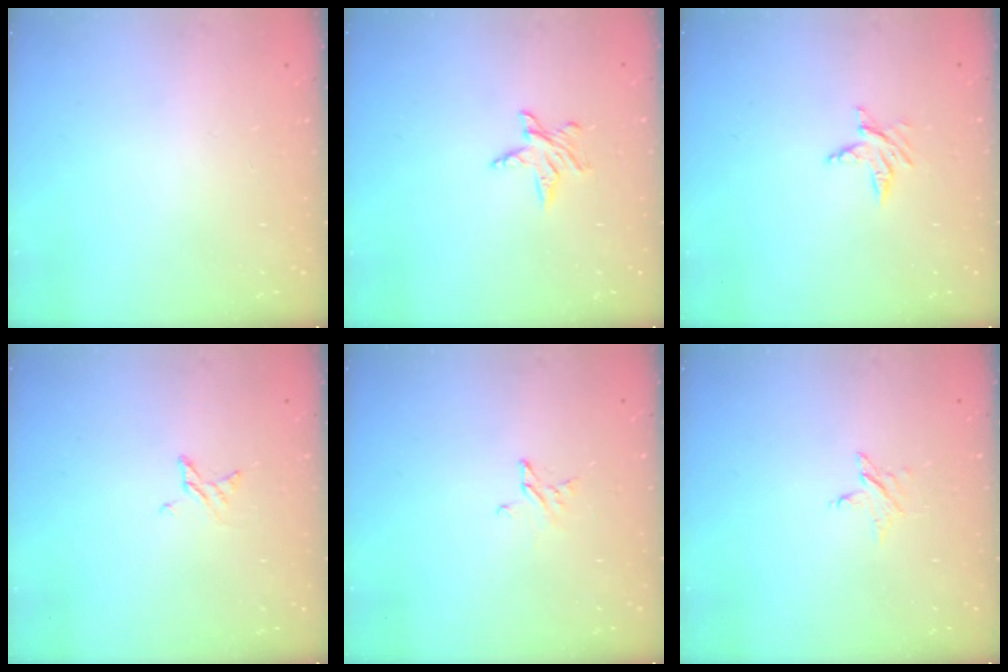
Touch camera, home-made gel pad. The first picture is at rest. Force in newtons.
{"total": 3.9, "press": 3.9, "slide": 0.5}
{"total": 3.5, "press": 3.4, "slide": 0.4}
{"total": 3.0, "press": 3.0, "slide": 0.3}
{"total": 2.3, "press": 2.2, "slide": 0.2}
{"total": 2.8, "press": 2.8, "slide": 0.3}